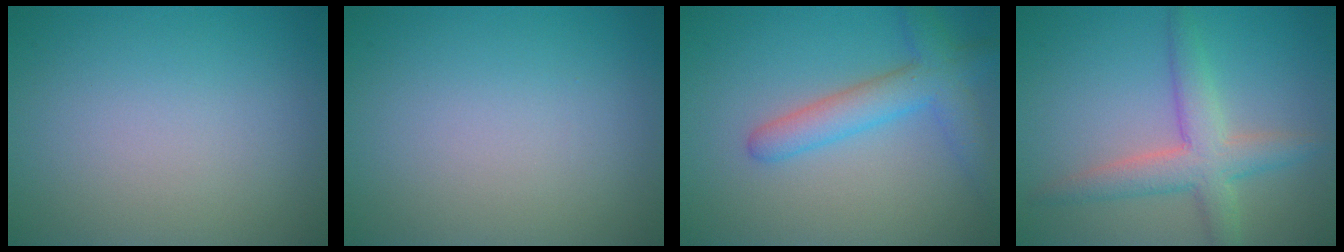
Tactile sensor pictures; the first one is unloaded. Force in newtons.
{"total": 0.0}
{"total": 4.4, "press": 4.4, "slide": 0.1}
{"total": 4.4, "press": 4.4, "slide": 0.3}